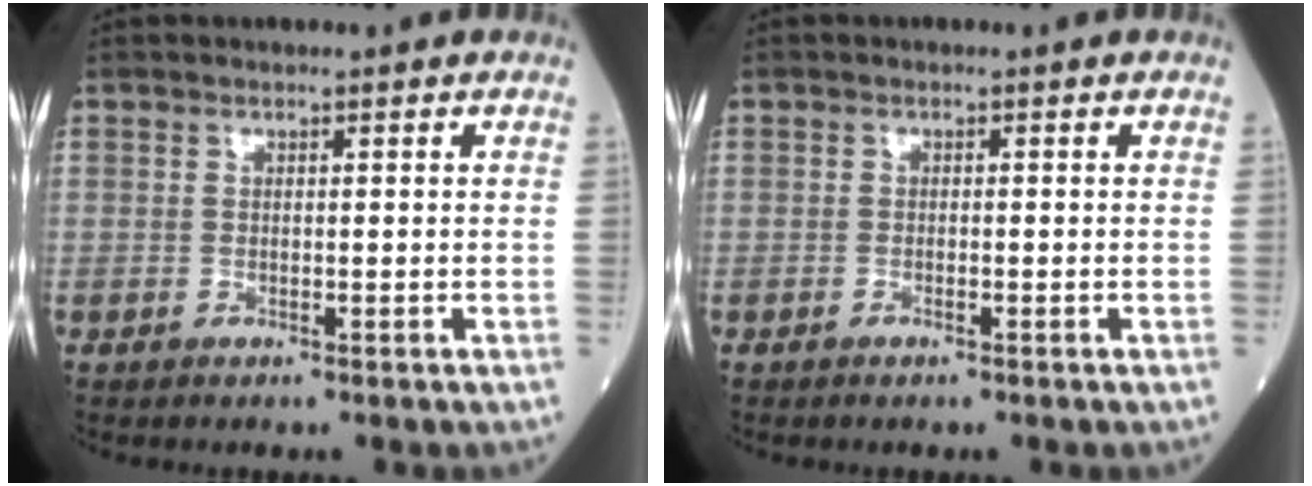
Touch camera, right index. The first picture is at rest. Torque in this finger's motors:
{"motor_torque": [-0.01, -0.07, -0.06, 0.00]}